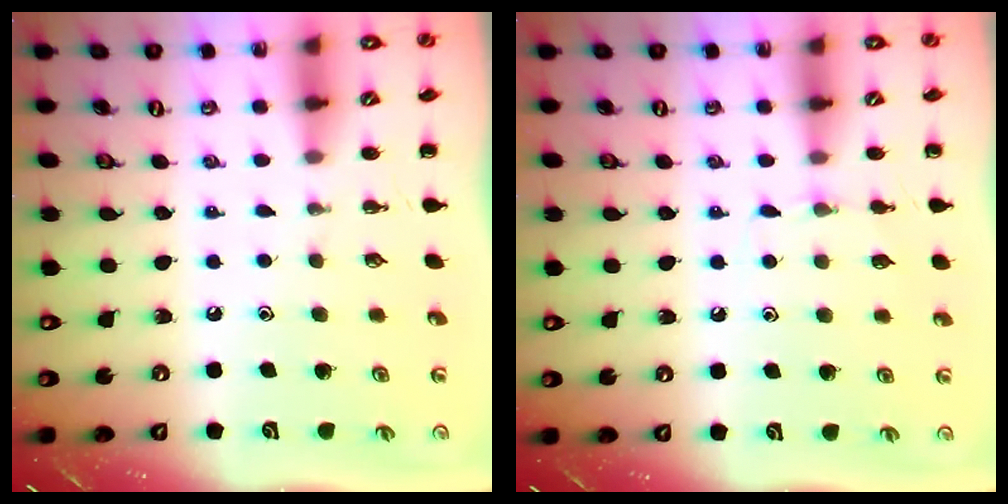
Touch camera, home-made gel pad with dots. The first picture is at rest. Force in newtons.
{"total": 4.7, "press": 4.4, "slide": 1.5}